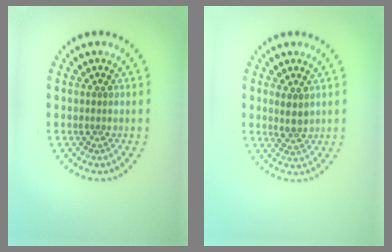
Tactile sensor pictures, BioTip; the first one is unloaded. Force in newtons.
{"total": 1.6, "press": 1.4, "slide": 0.7}